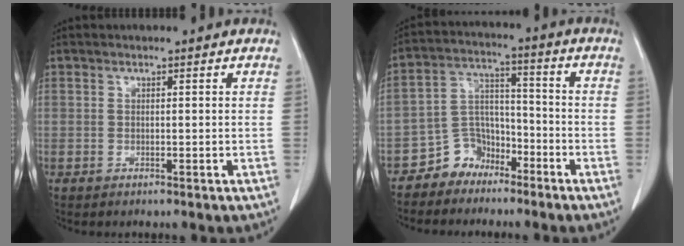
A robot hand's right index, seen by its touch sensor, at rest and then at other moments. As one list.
[{"total": 7.2, "force": [-5.3, 4.8, 1.0], "torque": [-0.016, 0.029, -0.096]}]